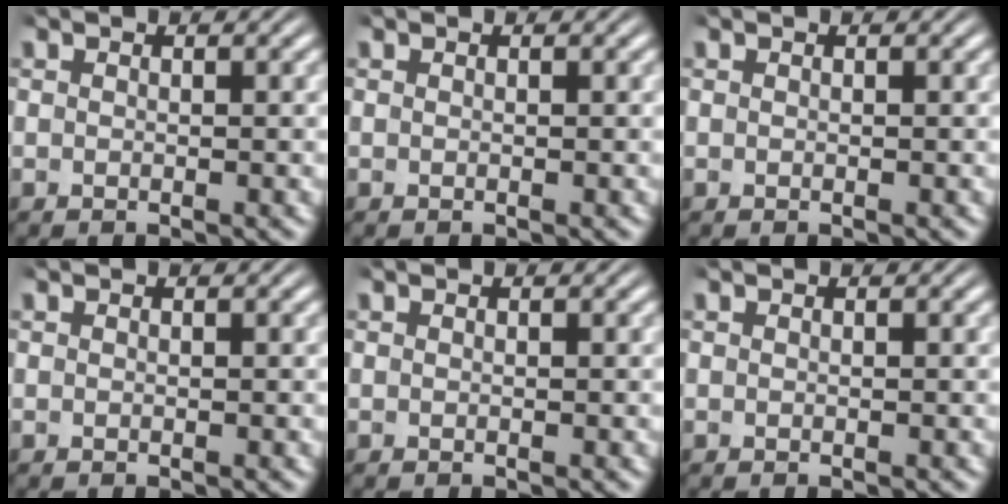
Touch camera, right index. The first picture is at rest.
{"total": 0.0}
{"total": 0.0}
{"total": 0.0}
{"total": 0.0}
{"total": 0.0}